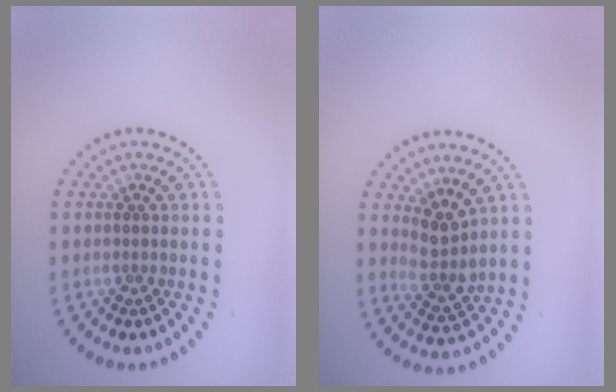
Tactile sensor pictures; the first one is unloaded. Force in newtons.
{"total": 2.7, "press": 2.2, "slide": 1.6}